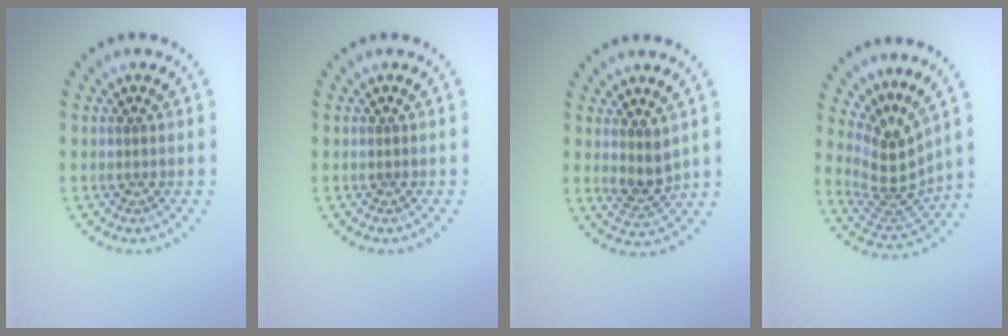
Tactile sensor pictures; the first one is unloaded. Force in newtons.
{"total": 0.0}
{"total": 2.4, "press": 2.2, "slide": 1.1}
{"total": 3.9, "press": 2.7, "slide": 2.8}